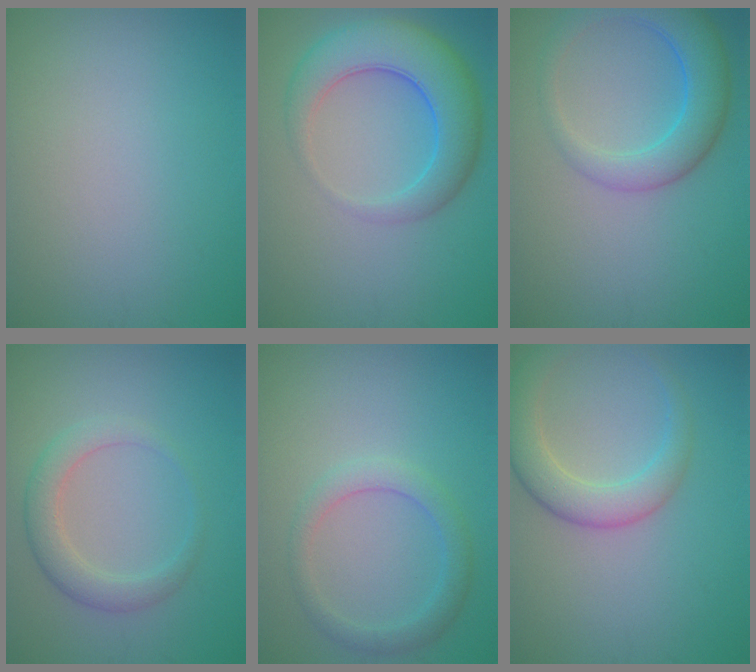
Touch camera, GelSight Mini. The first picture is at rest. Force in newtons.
{"total": 6.9, "press": 6.9, "slide": 0.3}
{"total": 5.4, "press": 5.4, "slide": 0.3}
{"total": 3.0, "press": 3.0, "slide": 0.1}
{"total": 2.7, "press": 2.6, "slide": 0.2}
{"total": 4.1, "press": 4.1, "slide": 0.3}